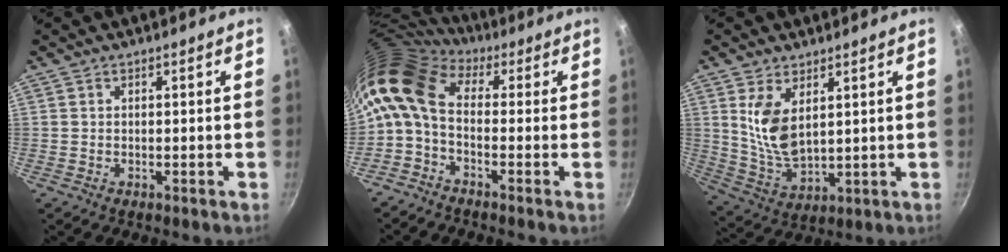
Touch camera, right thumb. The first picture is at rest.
{"total": 11.7, "force": [0.2, 7.1, 9.3], "torque": [-0.190, 0.025, -0.018]}
{"total": 9.6, "force": [3.2, 5.0, 7.6], "torque": [-0.140, -0.034, 0.075]}